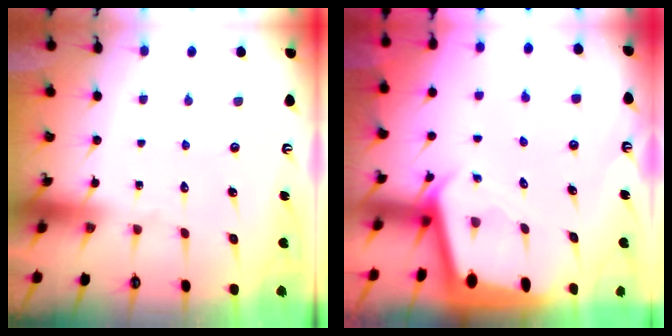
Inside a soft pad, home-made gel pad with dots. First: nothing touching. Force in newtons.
{"total": 2.2, "press": 2.2, "slide": 0.2}